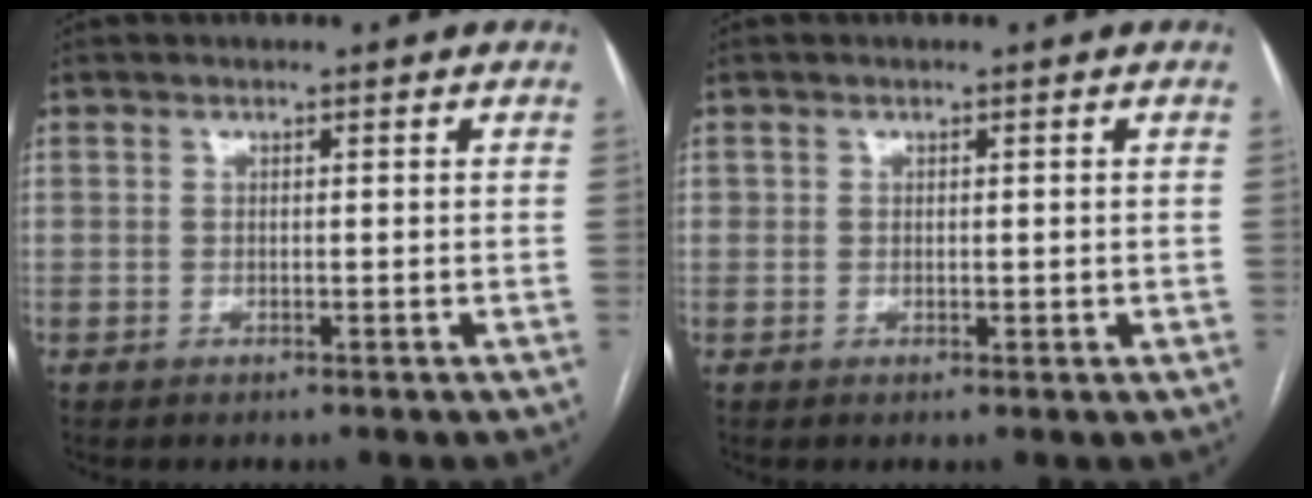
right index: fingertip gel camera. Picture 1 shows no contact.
{"total": 1.1, "force": [0.2, 1.0, 0.5], "torque": [-0.005, 0.003, 0.006]}